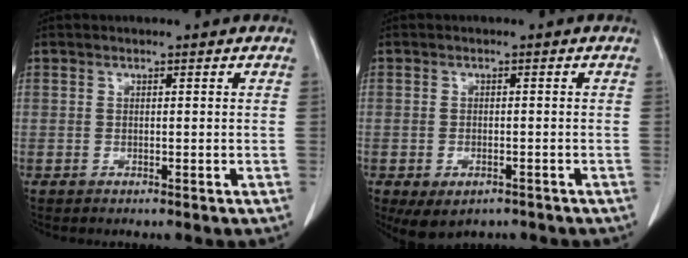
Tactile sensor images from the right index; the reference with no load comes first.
{"total": 4.6, "force": [-2.8, 2.8, 2.4], "torque": [-0.038, -0.006, -0.034]}